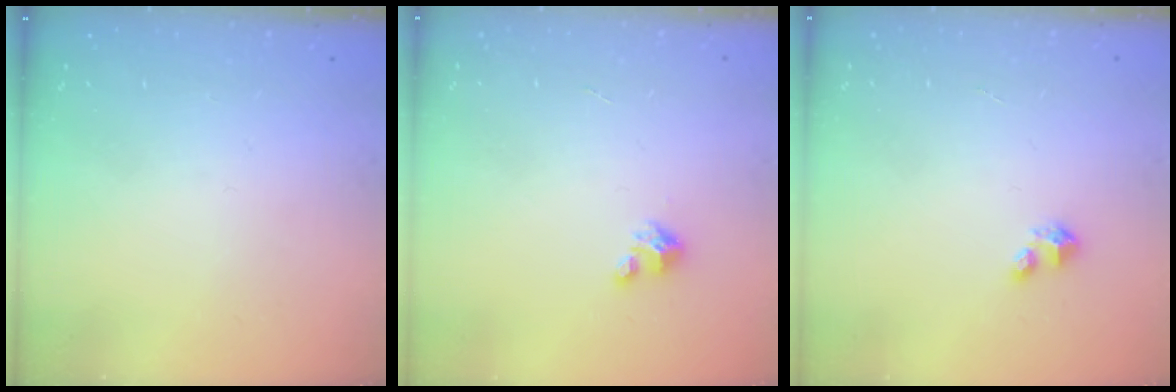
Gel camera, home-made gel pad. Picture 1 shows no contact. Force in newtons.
{"total": 4.0, "press": 4.0, "slide": 0.3}
{"total": 2.6, "press": 2.6, "slide": 0.1}